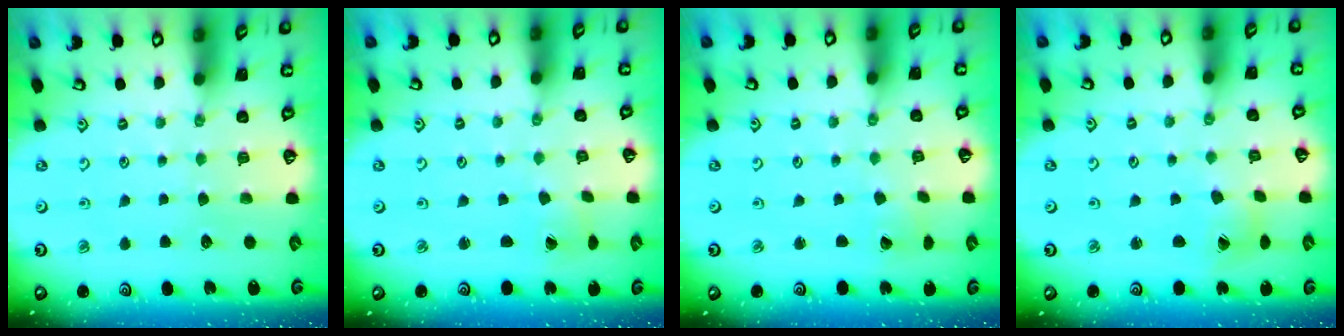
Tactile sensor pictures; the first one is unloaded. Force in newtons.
{"total": 1.5, "press": 1.5, "slide": 0.1}
{"total": 0.9, "press": 0.9, "slide": 0.1}
{"total": 3.0, "press": 3.0, "slide": 0.4}